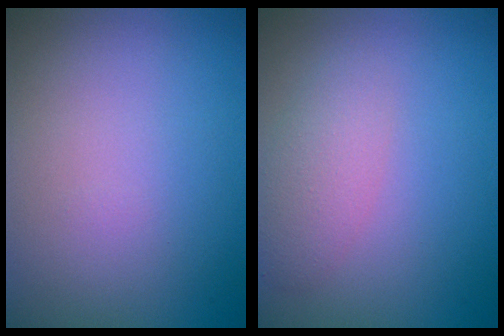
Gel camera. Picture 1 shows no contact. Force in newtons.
{"total": 2.5, "press": 2.5, "slide": 0.1}